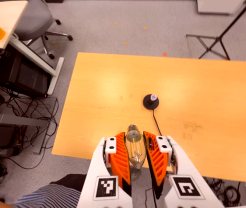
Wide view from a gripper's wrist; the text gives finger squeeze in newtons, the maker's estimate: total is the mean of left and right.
{"total": 22.5, "left": 25.1, "right": 19.9}